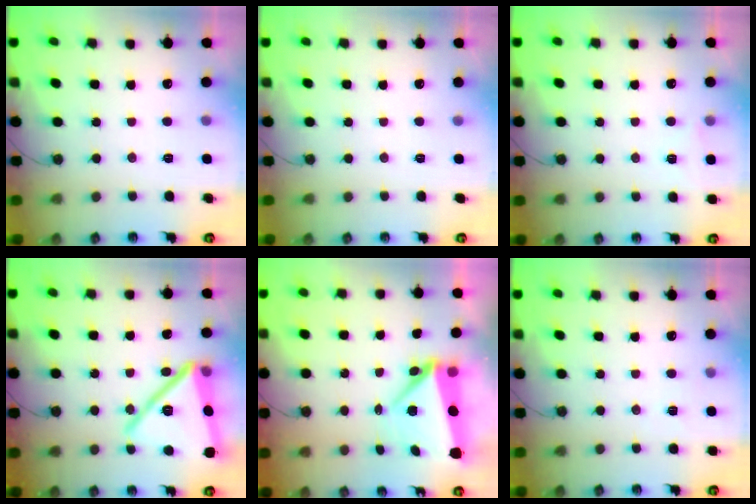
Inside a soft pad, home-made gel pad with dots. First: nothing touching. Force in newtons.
{"total": 0.0}
{"total": 3.3, "press": 2.9, "slide": 1.6}
{"total": 22.1, "press": 20.7, "slide": 7.6}
{"total": 6.8, "press": 6.7, "slide": 1.0}
{"total": 2.7, "press": 2.7, "slide": 0.5}